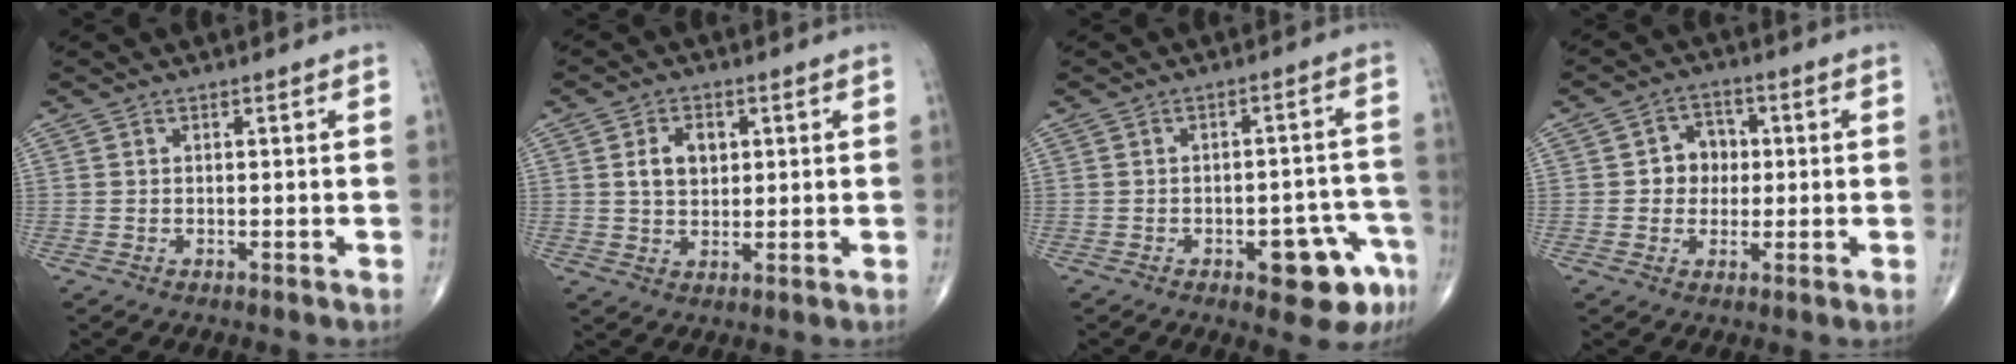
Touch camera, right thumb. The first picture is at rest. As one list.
[{"total": 5.7, "force": [1.5, 3.9, 3.9], "torque": [-0.053, -0.002, 0.026]}, {"total": 10.2, "force": [-5.0, 4.1, 7.9], "torque": [-0.065, 0.040, -0.053]}, {"total": 5.9, "force": [0.3, 5.1, 2.8], "torque": [-0.008, 0.011, -0.002]}]